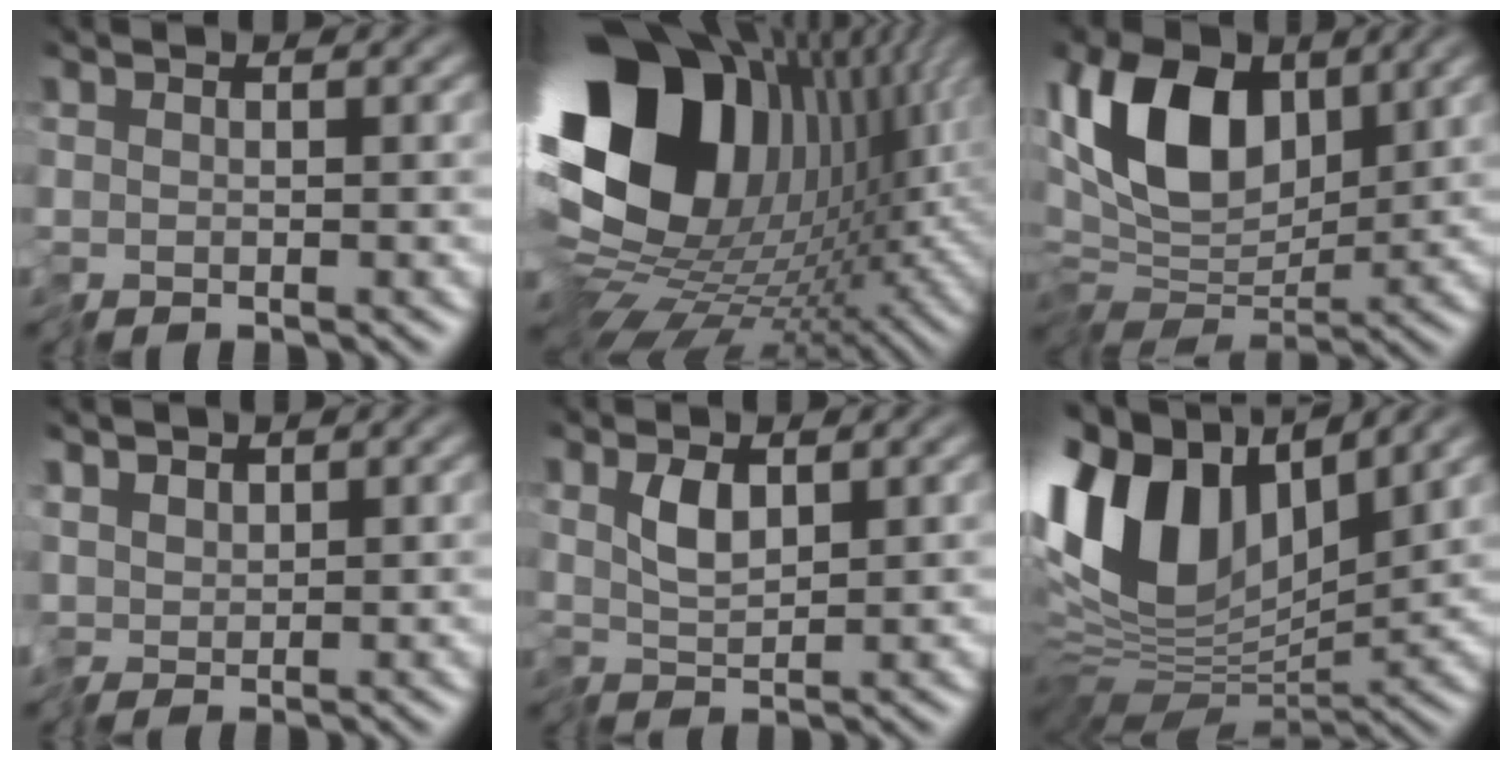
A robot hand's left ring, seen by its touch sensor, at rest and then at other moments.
{"total": 19.7, "force": [2.4, 13.3, 14.4], "torque": [-0.277, -0.058, 0.064]}
{"total": 9.9, "force": [2.6, 5.9, 7.6], "torque": [-0.154, 0.010, 0.026]}
{"total": 1.9, "force": [0.8, 1.5, 0.8], "torque": [-0.020, 0.003, 0.009]}
{"total": 1.7, "force": [0.6, 0.5, 1.5], "torque": [-0.033, -0.002, 0.011]}
{"total": 13.6, "force": [4.2, 7.7, 10.4], "torque": [-0.240, 0.016, 0.067]}